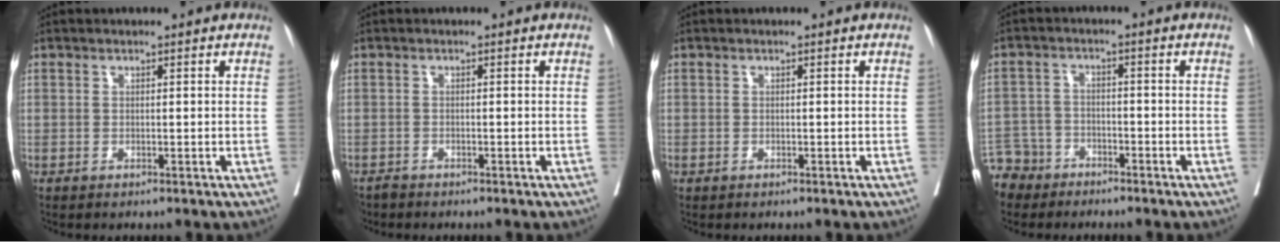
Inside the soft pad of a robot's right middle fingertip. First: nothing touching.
{"total": 1.1, "force": [-1.0, 0.4, -0.1], "torque": [-0.003, -0.002, -0.021]}
{"total": 0.0}
{"total": 6.8, "force": [-5.6, 3.9, -0.2], "torque": [-0.006, -0.004, -0.108]}